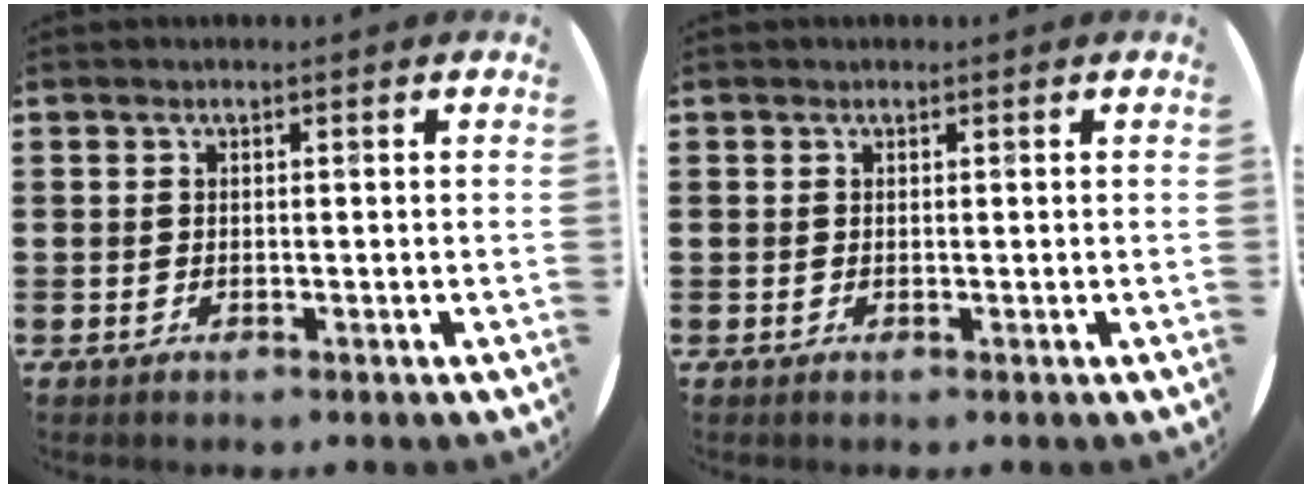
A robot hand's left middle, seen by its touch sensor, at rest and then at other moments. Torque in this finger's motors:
{"motor_torque": [-0.40, 0.06, -0.06, -0.01]}